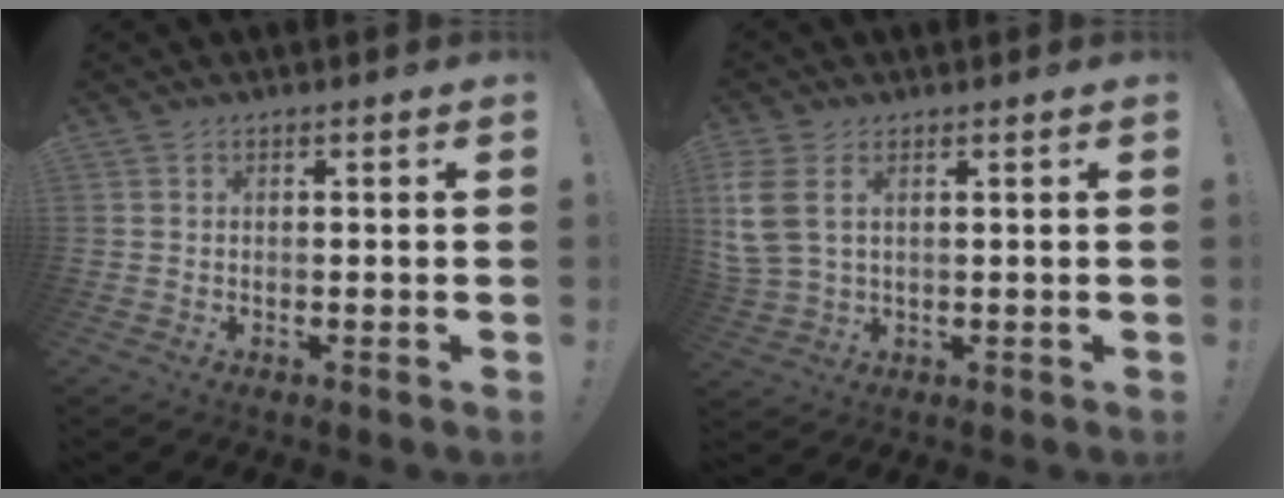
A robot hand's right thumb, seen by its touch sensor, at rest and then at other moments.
{"total": 7.7, "force": [3.1, 4.4, 5.5], "torque": [-0.128, -0.012, 0.060]}